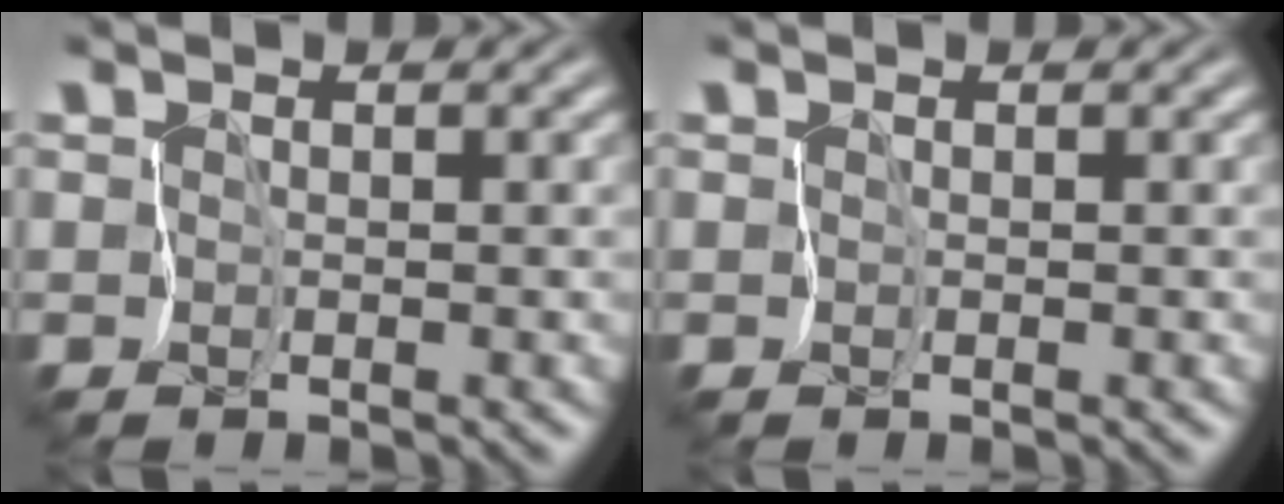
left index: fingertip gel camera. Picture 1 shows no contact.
{"total": 0.0}